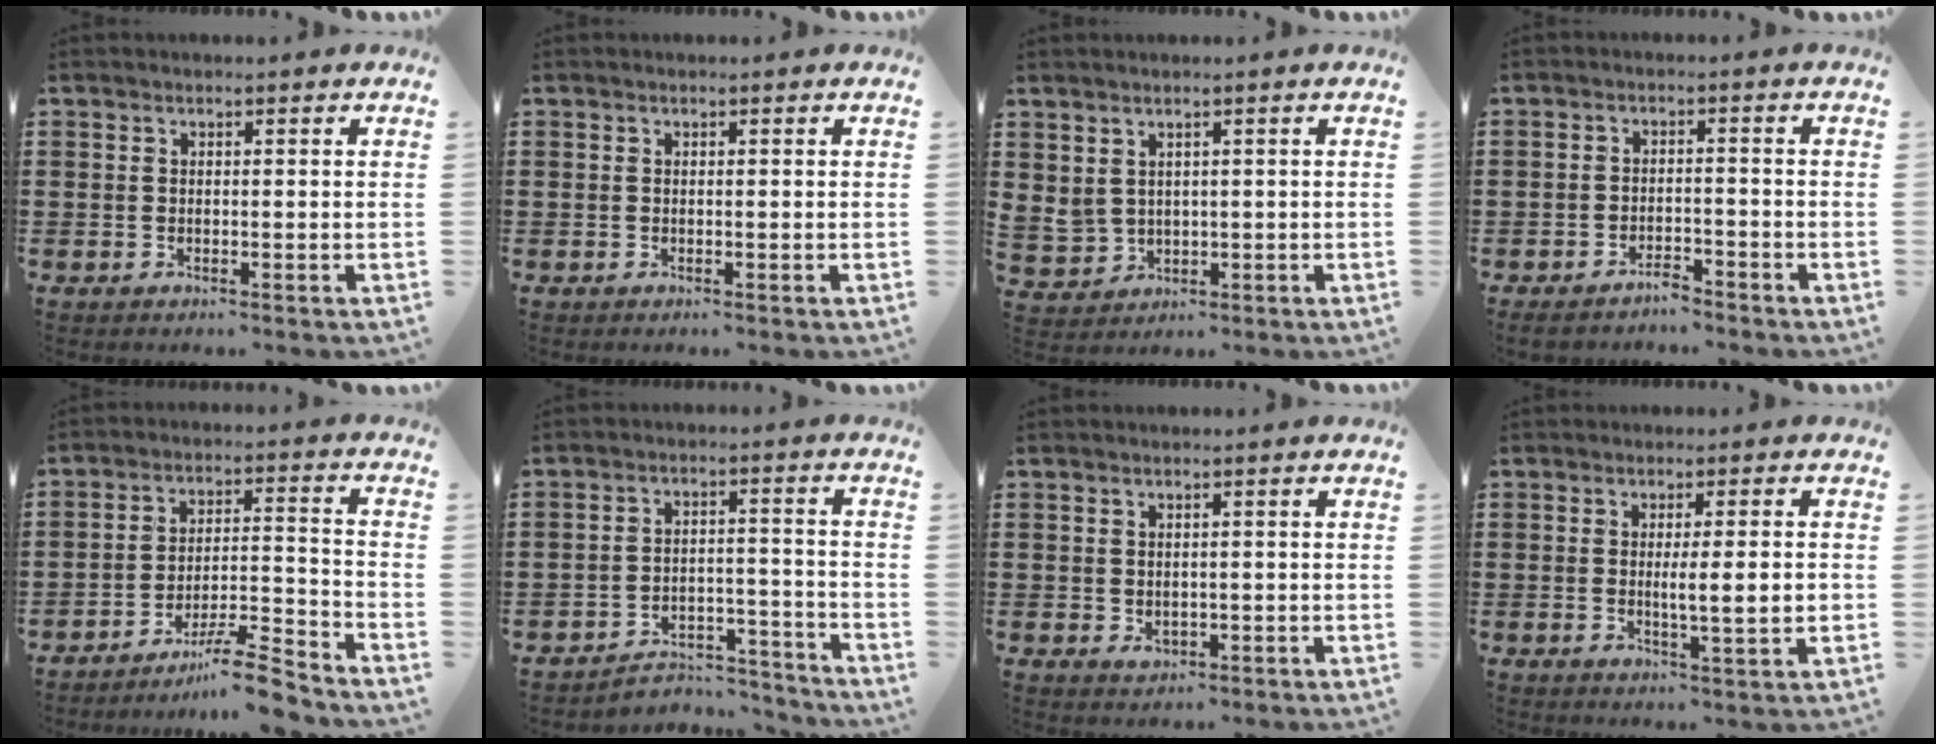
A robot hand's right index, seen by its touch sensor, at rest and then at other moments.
{"total": 0.0}
{"total": 2.5, "force": [1.4, 1.9, 0.5], "torque": [-0.022, 0.007, 0.028]}
{"total": 2.9, "force": [-2.8, 0.5, 0.6], "torque": [-0.014, 0.004, -0.057]}
{"total": 8.9, "force": [-7.6, 0.6, 4.6], "torque": [-0.072, 0.014, -0.141]}
{"total": 4.9, "force": [-4.6, 1.2, 1.1], "torque": [-0.021, 0.009, -0.093]}
{"total": 1.4, "force": [-0.1, 1.0, 1.0], "torque": [-0.020, 0.003, -0.003]}
{"total": 4.3, "force": [-0.1, 0.0, 4.3], "torque": [-0.077, -0.005, -0.004]}